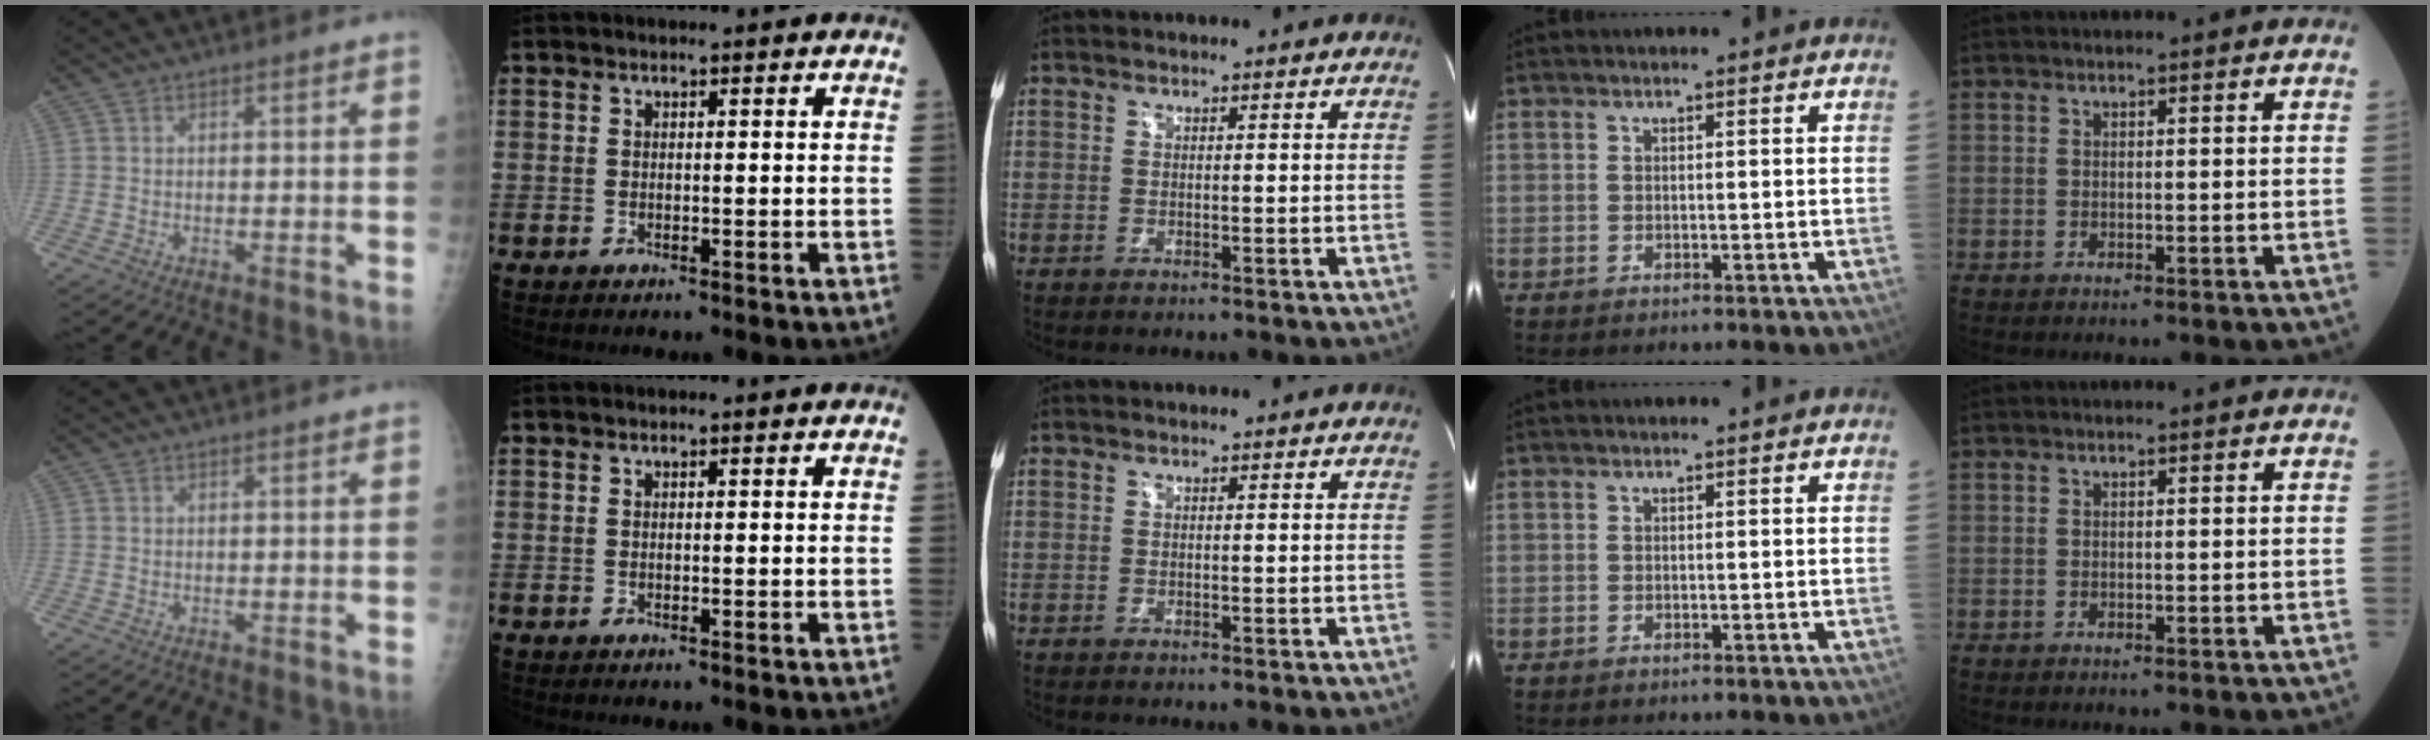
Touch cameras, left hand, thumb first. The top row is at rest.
{}